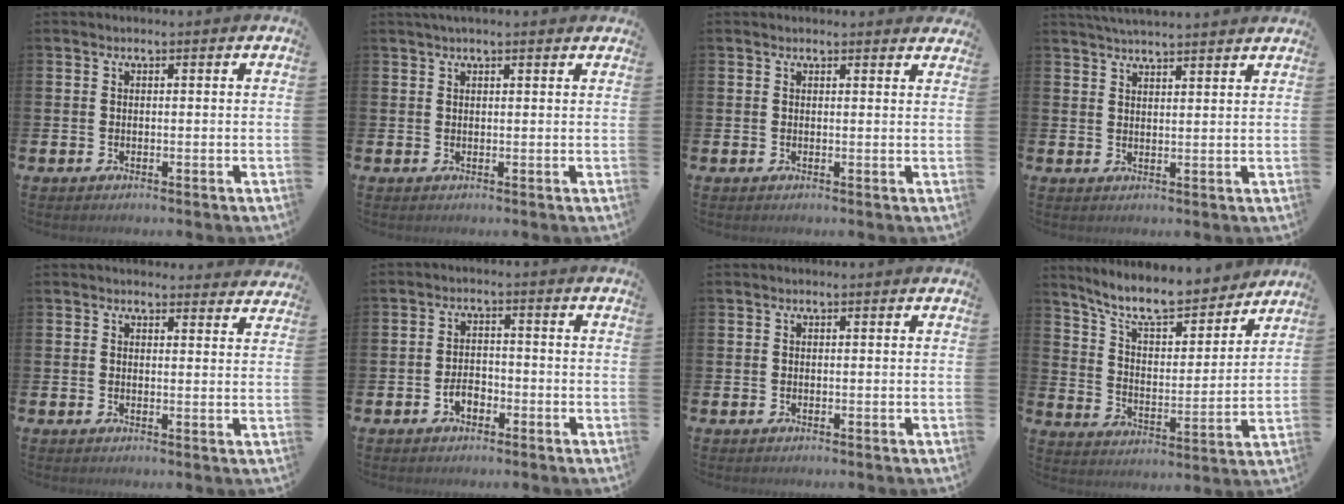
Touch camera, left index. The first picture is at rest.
{"total": 1.5, "force": [1.3, 0.1, 0.7], "torque": [-0.003, -0.001, 0.021]}
{"total": 1.0, "force": [1.0, 0.1, 0.0], "torque": [0.011, -0.004, 0.017]}
{"total": 3.8, "force": [3.7, -0.2, 0.4], "torque": [-0.013, -0.015, 0.068]}
{"total": 2.5, "force": [2.4, 0.6, -0.1], "torque": [0.009, -0.014, 0.042]}
{"total": 2.6, "force": [-1.4, 1.6, 1.5], "torque": [-0.028, 0.004, -0.031]}
{"total": 0.0}
{"total": 9.8, "force": [8.8, 2.2, 3.7], "torque": [-0.101, -0.059, 0.153]}